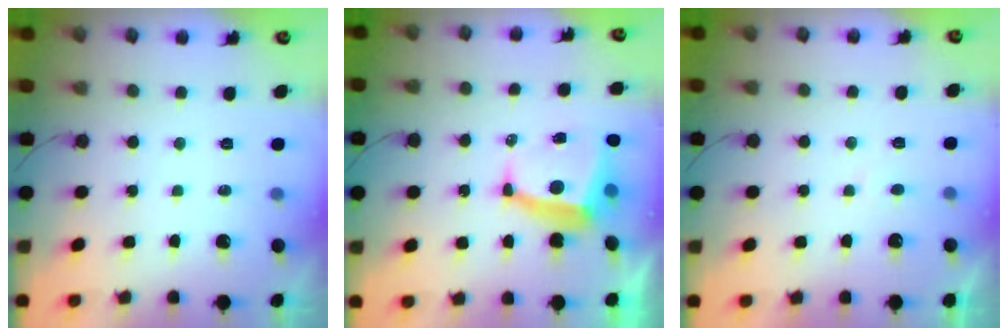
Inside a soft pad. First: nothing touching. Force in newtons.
{"total": 8.0, "press": 8.0, "slide": 1.0}
{"total": 3.4, "press": 3.3, "slide": 0.4}